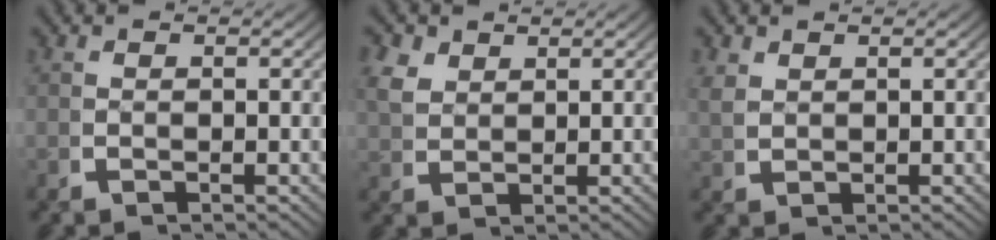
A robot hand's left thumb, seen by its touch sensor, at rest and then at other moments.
{"total": 3.2, "force": [2.2, 1.9, 1.3], "torque": [-0.031, -0.002, 0.050]}
{"total": 1.7, "force": [1.4, 0.8, 0.5], "torque": [-0.013, 0.001, 0.036]}